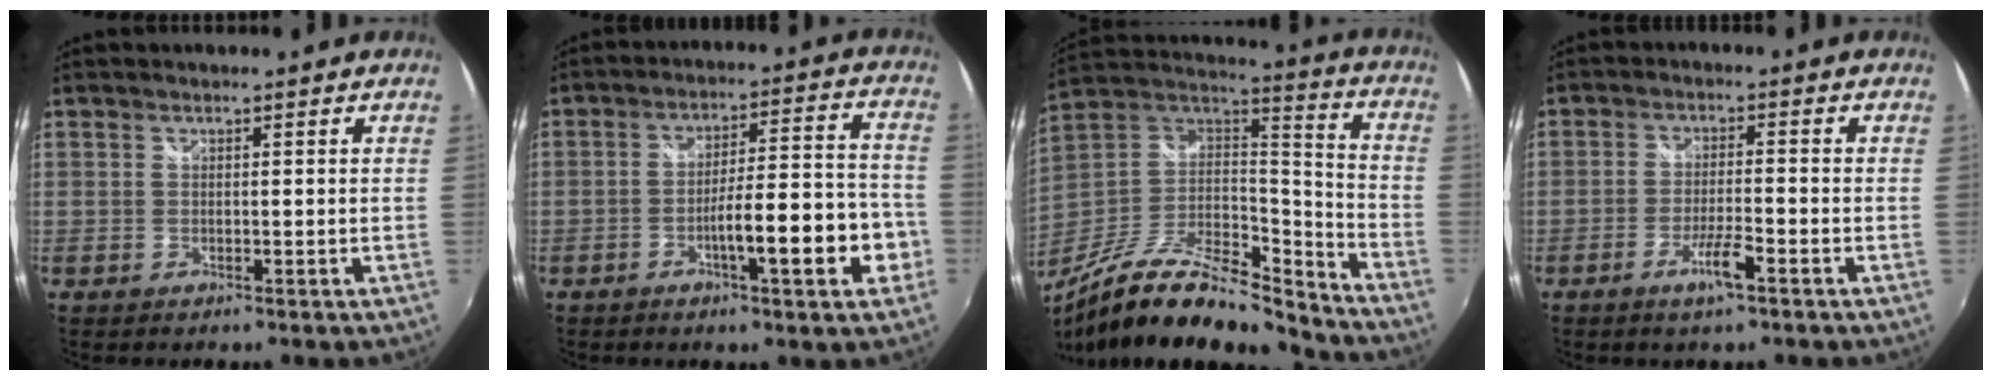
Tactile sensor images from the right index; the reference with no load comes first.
{"total": 12.4, "force": [-4.8, 1.8, 11.3], "torque": [-0.175, 0.005, -0.067]}
{"total": 25.6, "force": [-19.5, 7.3, 14.8], "torque": [-0.271, -0.029, -0.331]}
{"total": 5.0, "force": [-2.9, 0.2, 4.0], "torque": [-0.082, -0.007, -0.054]}